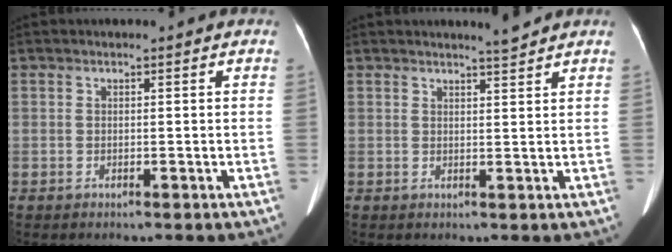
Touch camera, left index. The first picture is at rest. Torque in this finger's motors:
{"motor_torque": [-0.43, -0.28, -0.20, 0.00]}